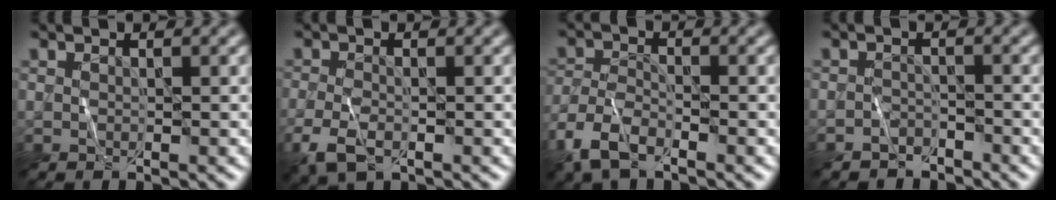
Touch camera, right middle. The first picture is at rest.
{"total": 3.5, "force": [-1.7, 1.9, 2.4], "torque": [-0.058, -0.007, -0.035]}
{"total": 4.5, "force": [-3.3, 1.8, 2.4], "torque": [-0.056, -0.006, -0.076]}
{"total": 1.9, "force": [-1.7, 0.7, -0.3], "torque": [0.010, 0.006, -0.034]}